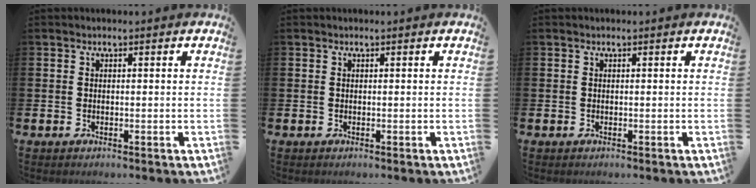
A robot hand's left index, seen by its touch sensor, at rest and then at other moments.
{"total": 0.0}
{"total": 0.0}